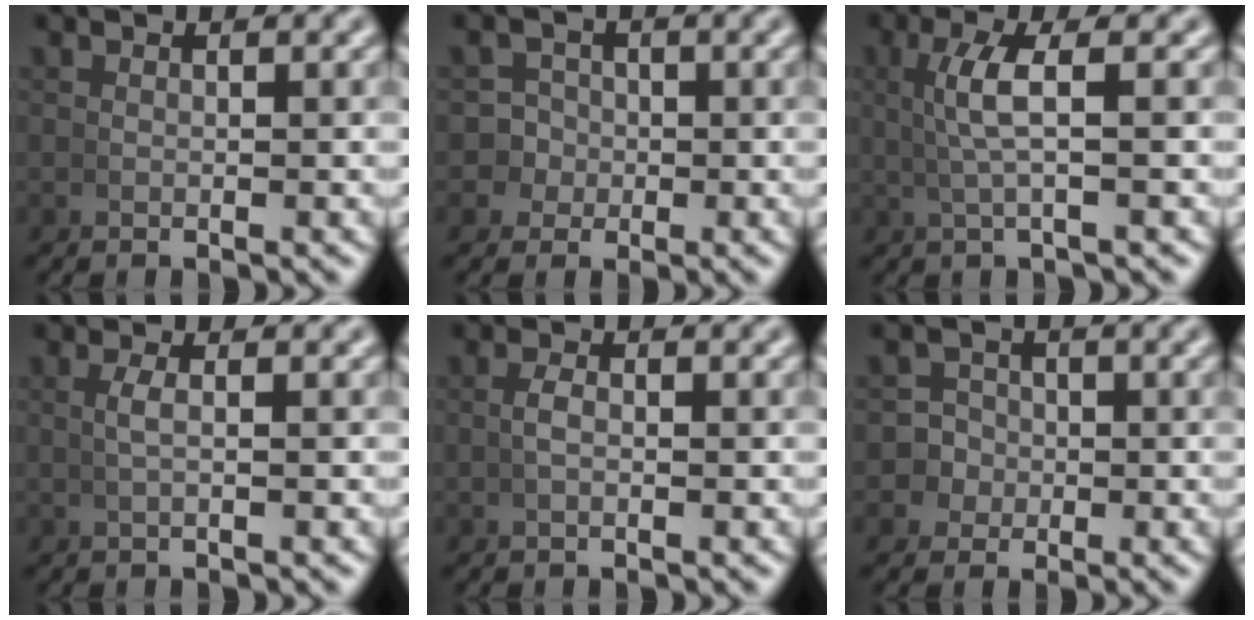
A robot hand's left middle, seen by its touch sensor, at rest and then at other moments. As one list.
[{"total": 4.3, "force": [-1.0, 4.0, 1.0], "torque": [-0.030, -0.018, -0.017]}, {"total": 3.2, "force": [0.7, -0.1, 3.1], "torque": [-0.061, 0.012, 0.012]}, {"total": 1.2, "force": [0.2, -0.2, 1.1], "torque": [-0.027, 0.003, 0.005]}, {"total": 0.9, "force": [-0.1, 0.2, 0.9], "torque": [-0.023, 0.002, -0.001]}, {"total": 4.4, "force": [-1.1, 4.1, 1.1], "torque": [-0.030, -0.018, -0.020]}]